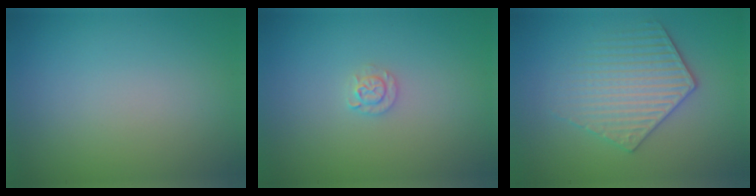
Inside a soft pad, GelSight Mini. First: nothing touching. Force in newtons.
{"total": 1.3, "press": 1.3, "slide": 0.2}
{"total": 3.8, "press": 3.6, "slide": 1.0}